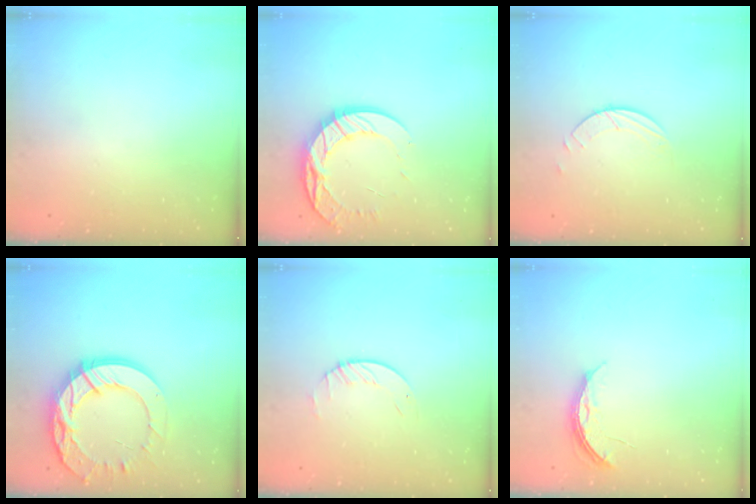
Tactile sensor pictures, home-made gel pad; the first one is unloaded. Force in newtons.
{"total": 14.7, "press": 14.6, "slide": 1.3}
{"total": 2.0, "press": 2.0, "slide": 0.2}
{"total": 20.2, "press": 20.2, "slide": 1.8}
{"total": 1.7, "press": 1.7, "slide": 0.2}
{"total": 5.8, "press": 5.7, "slide": 0.5}